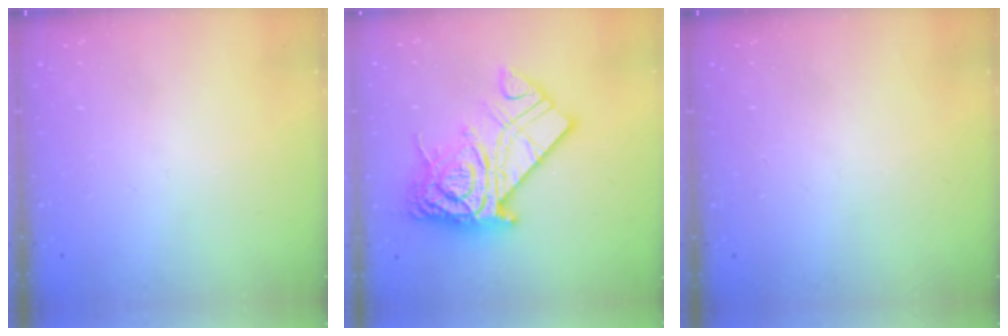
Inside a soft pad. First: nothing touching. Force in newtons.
{"total": 19.9, "press": 19.8, "slide": 2.2}
{"total": 0.0}